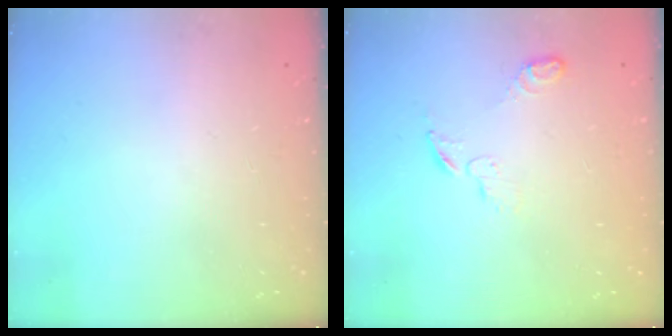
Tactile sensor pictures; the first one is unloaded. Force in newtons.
{"total": 5.2, "press": 5.2, "slide": 0.6}